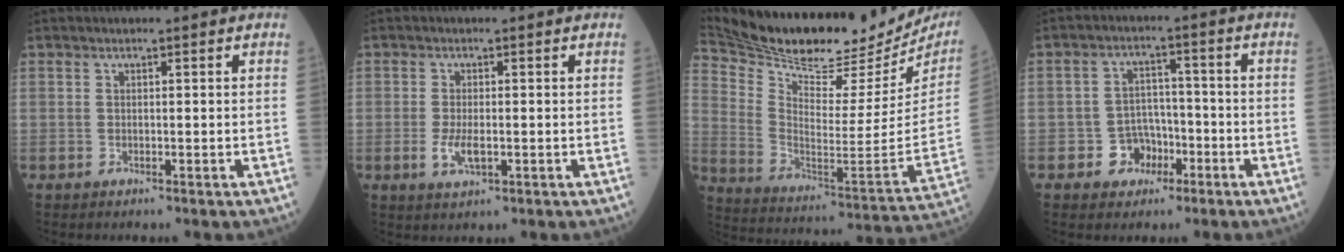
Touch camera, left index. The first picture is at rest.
{"total": 3.3, "force": [-0.8, 1.2, 2.9], "torque": [-0.067, -0.007, -0.013]}
{"total": 28.9, "force": [25.3, 6.1, 12.5], "torque": [-0.225, -0.069, 0.360]}
{"total": 5.1, "force": [-2.5, 4.2, 1.4], "torque": [-0.022, 0.012, -0.037]}